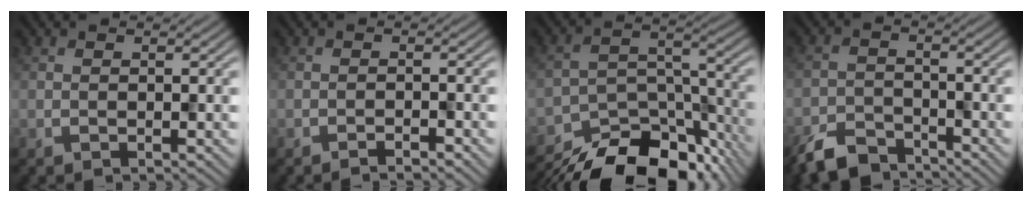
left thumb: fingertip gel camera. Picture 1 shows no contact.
{"total": 1.5, "force": [-1.3, 0.0, 0.7], "torque": [-0.010, 0.004, -0.022]}
{"total": 16.3, "force": [-13.7, 6.1, 6.3], "torque": [-0.115, -0.021, -0.197]}
{"total": 6.0, "force": [-5.1, 2.2, 2.1], "torque": [-0.037, -0.007, -0.106]}